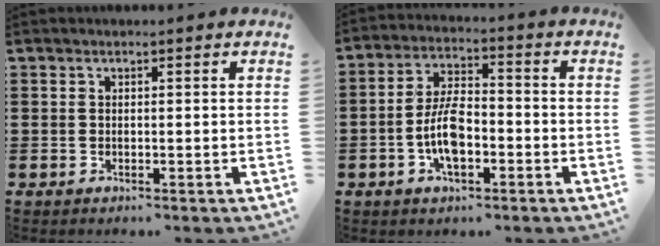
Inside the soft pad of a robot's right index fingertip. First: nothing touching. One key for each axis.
{"total": 7.1, "fx": -2.0, "fy": 2.9, "fz": 6.2, "tx": -0.141, "ty": -0.003, "tz": -0.042}